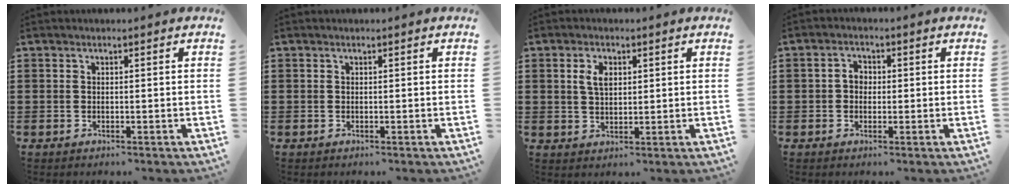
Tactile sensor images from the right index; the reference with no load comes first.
{"total": 0.0}
{"total": 3.5, "force": [1.0, 1.9, 2.7], "torque": [-0.060, 0.010, 0.017]}
{"total": 2.4, "force": [-0.1, 1.7, 1.6], "torque": [-0.034, 0.006, -0.004]}